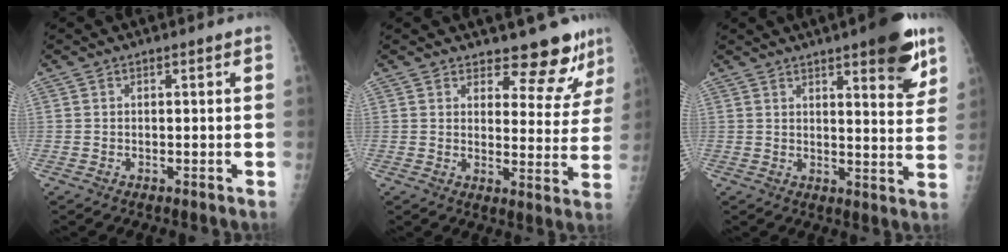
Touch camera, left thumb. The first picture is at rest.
{"total": 9.7, "force": [8.9, 3.3, 2.0], "torque": [0.011, -0.076, 0.104]}
{"total": 12.5, "force": [7.4, 3.3, 9.6], "torque": [-0.095, -0.037, 0.094]}